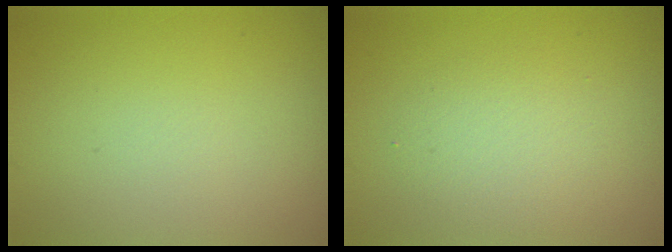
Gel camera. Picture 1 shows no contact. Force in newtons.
{"total": 2.7, "press": 2.7, "slide": 0.2}